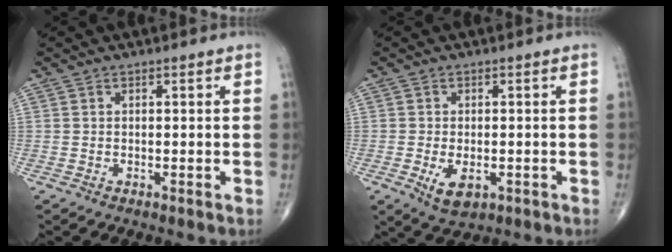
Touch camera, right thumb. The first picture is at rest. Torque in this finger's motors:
{"motor_torque": [-0.11, 0.31, 0.10, 0.41, 0.10]}